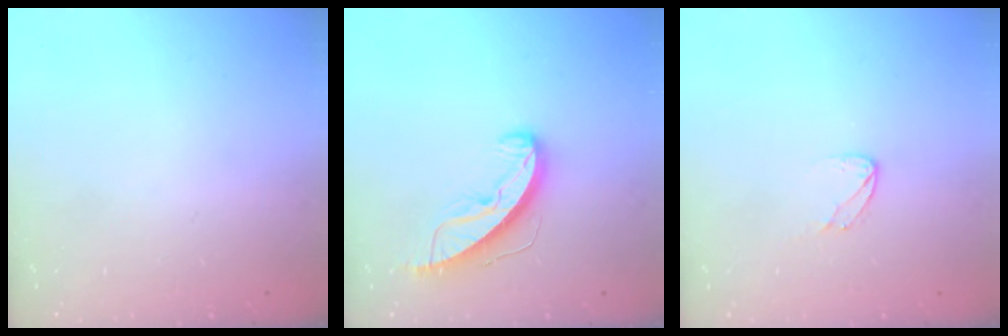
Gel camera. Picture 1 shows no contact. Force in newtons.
{"total": 9.4, "press": 9.4, "slide": 0.5}
{"total": 3.8, "press": 3.8, "slide": 0.3}